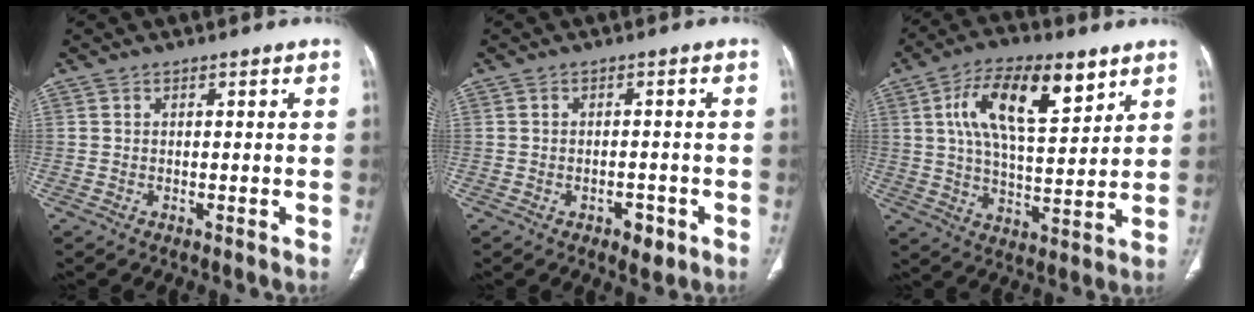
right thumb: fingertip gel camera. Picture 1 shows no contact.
{"total": 3.4, "force": [-1.7, 1.9, 2.3], "torque": [-0.023, 0.010, -0.017]}
{"total": 17.1, "force": [7.5, 7.4, 13.5], "torque": [-0.210, -0.018, 0.128]}